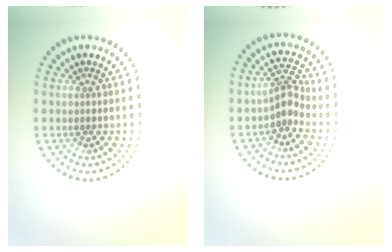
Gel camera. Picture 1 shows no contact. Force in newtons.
{"total": 2.4, "press": 1.9, "slide": 1.6}